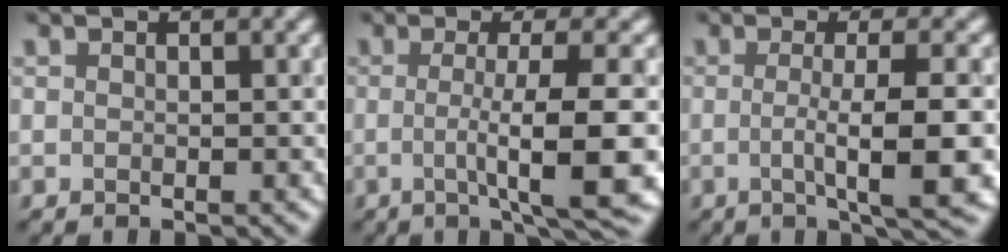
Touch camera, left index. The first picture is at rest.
{"total": 7.9, "force": [-1.3, 1.5, 7.6], "torque": [-0.107, -0.003, -0.016]}
{"total": 6.8, "force": [-1.2, 1.4, 6.6], "torque": [-0.092, 0.000, -0.015]}